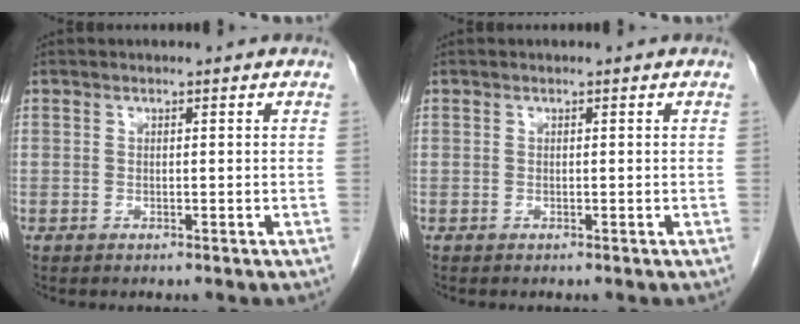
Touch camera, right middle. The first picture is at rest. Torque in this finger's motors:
{"motor_torque": [0.12, 0.16, 0.04, 0.01]}